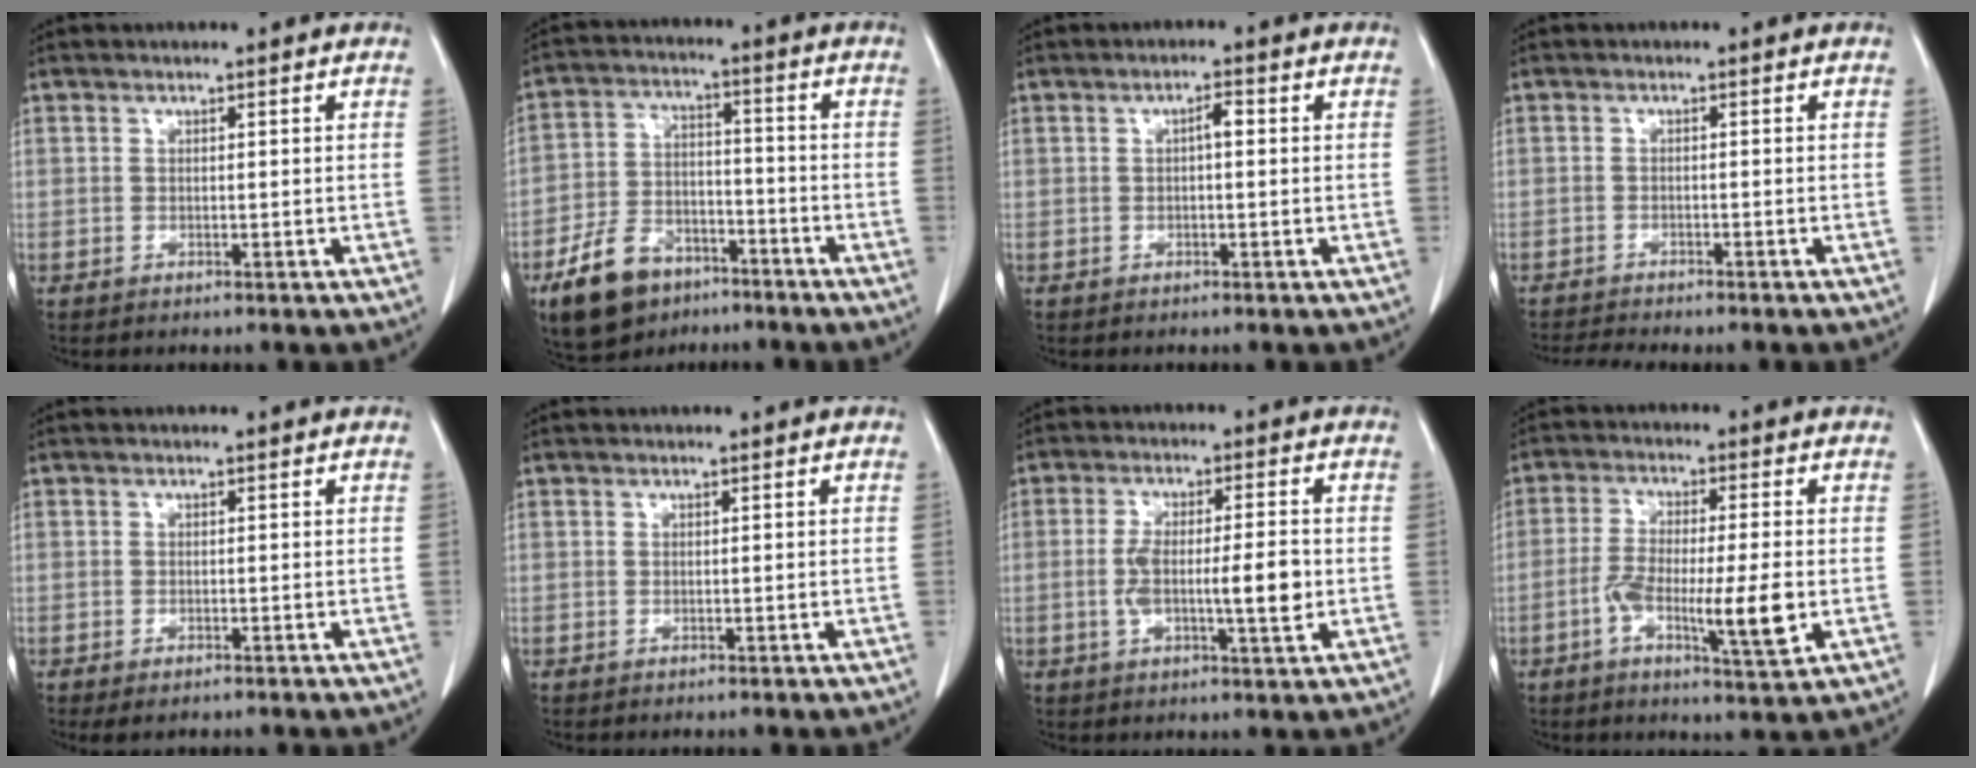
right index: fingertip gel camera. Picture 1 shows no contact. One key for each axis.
{"total": 11.1, "fx": -7.2, "fy": 6.5, "fz": 5.6, "tx": -0.125, "ty": 0.000, "tz": -0.120}
{"total": 1.8, "fx": 0.1, "fy": 0.4, "fz": 1.7, "tx": -0.029, "ty": 0.004, "tz": 0.001}
{"total": 4.4, "fx": -4.1, "fy": 0.1, "fz": 1.5, "tx": -0.019, "ty": -0.006, "tz": -0.060}
{"total": 1.8, "fx": -1.2, "fy": 0.6, "fz": 1.2, "tx": -0.023, "ty": -0.006, "tz": -0.011}
{"total": 0.0}
{"total": 8.7, "fx": -1.1, "fy": 1.5, "fz": 8.5, "tx": -0.151, "ty": 0.003, "tz": -0.018}
{"total": 10.3, "fx": -2.6, "fy": 1.3, "fz": 9.9, "tx": -0.170, "ty": -0.008, "tz": -0.046}